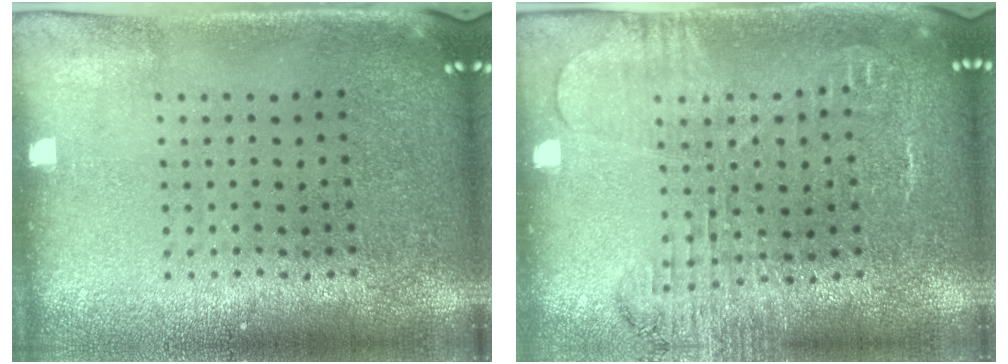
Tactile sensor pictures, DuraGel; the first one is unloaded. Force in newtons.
{"total": 1.8, "press": 1.7, "slide": 0.5}